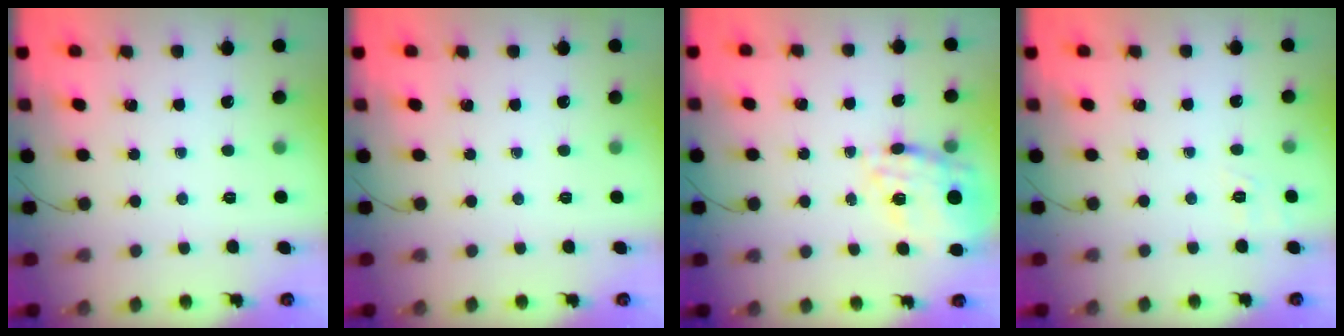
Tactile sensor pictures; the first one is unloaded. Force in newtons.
{"total": 0.0}
{"total": 18.5, "press": 18.2, "slide": 3.7}
{"total": 1.8, "press": 0.2, "slide": 1.8}